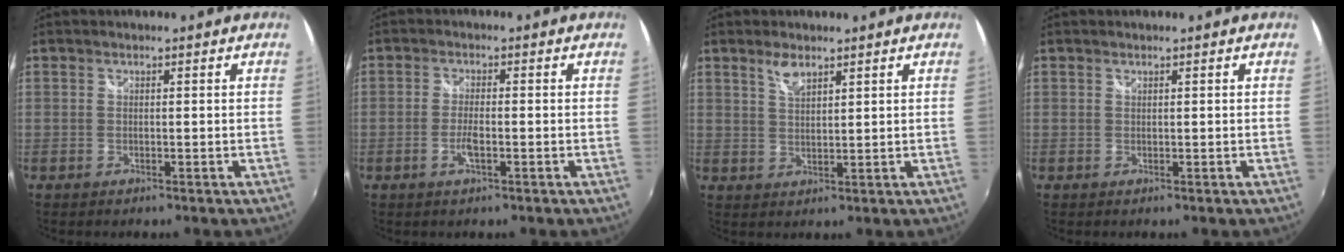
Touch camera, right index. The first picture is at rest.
{"total": 3.2, "force": [-1.2, 0.8, 2.8], "torque": [-0.061, -0.003, -0.024]}
{"total": 3.5, "force": [2.5, 1.2, 2.1], "torque": [-0.037, 0.000, 0.045]}
{"total": 0.0}